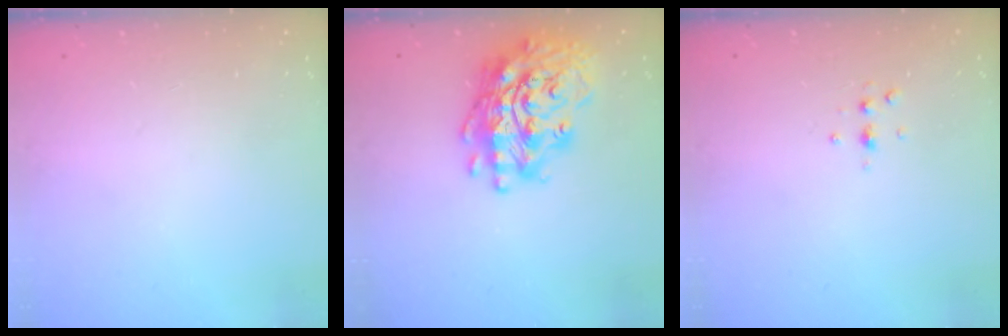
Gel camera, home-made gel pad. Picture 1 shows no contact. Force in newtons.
{"total": 19.4, "press": 19.2, "slide": 3.0}
{"total": 4.0, "press": 3.9, "slide": 0.9}